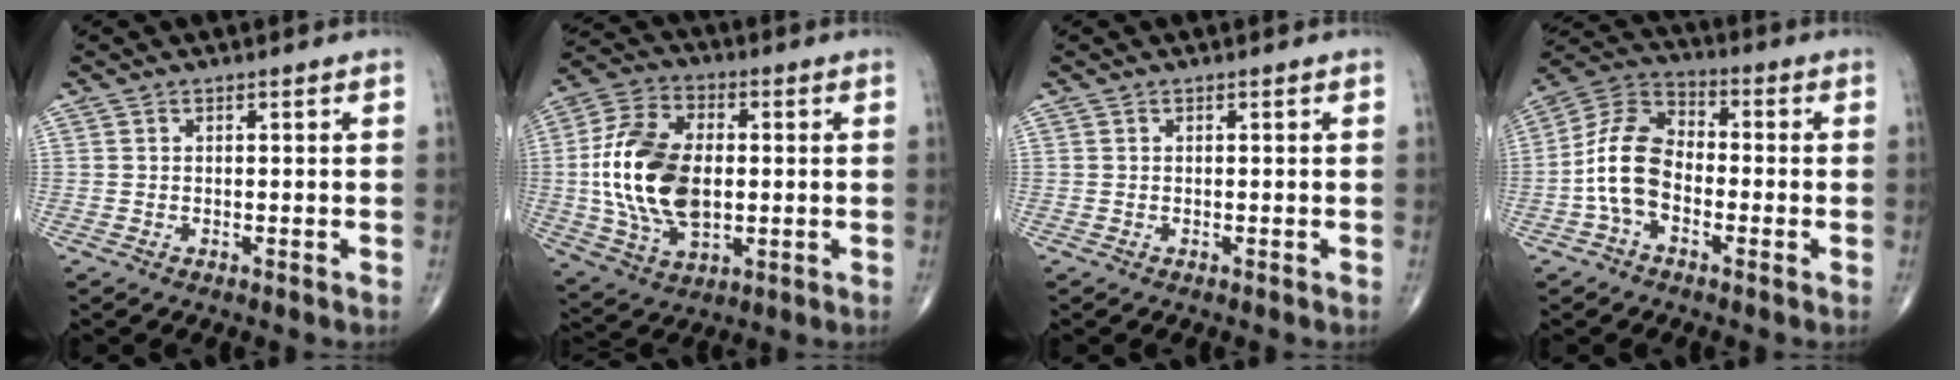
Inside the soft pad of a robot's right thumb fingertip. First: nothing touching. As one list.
[{"total": 18.7, "force": [0.0, 11.2, 14.9], "torque": [-0.285, 0.006, 0.003]}, {"total": 0.0}, {"total": 11.2, "force": [-2.5, 7.1, 8.3], "torque": [-0.151, 0.038, -0.061]}]